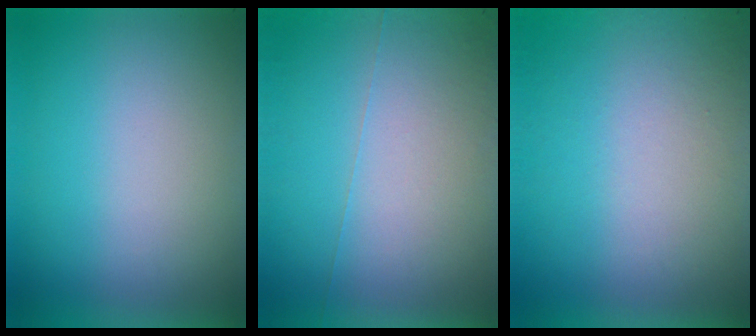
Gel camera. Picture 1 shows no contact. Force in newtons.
{"total": 5.9}
{"total": 8.5}